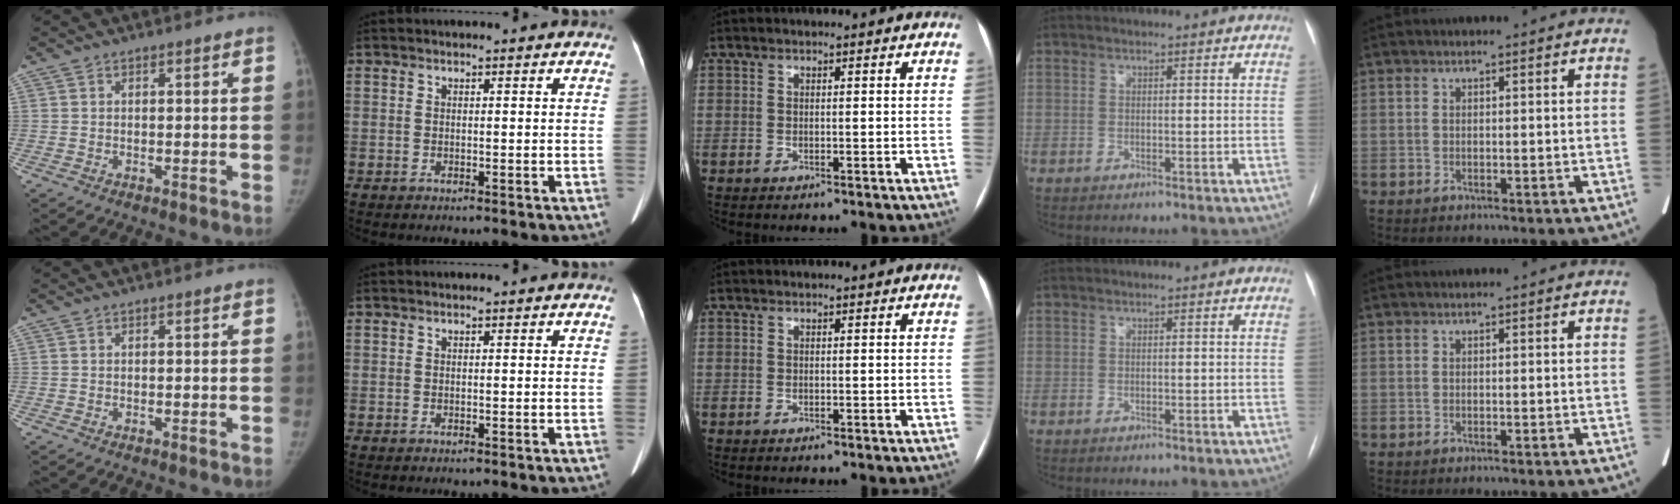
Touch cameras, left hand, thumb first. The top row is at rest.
{}